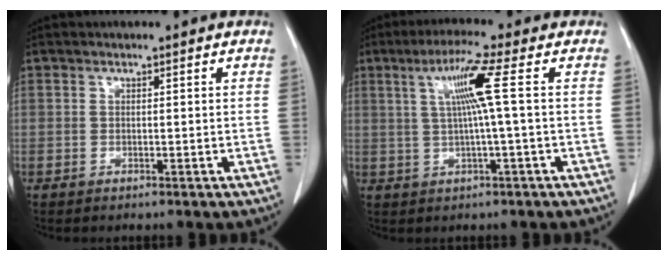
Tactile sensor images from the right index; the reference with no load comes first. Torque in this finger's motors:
{"motor_torque": [0.67, 0.03, 0.31, 0.06]}